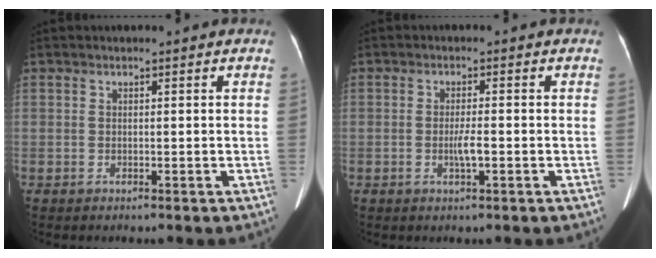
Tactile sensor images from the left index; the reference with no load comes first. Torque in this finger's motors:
{"motor_torque": [0.45, 0.17, 0.10, 0.01]}